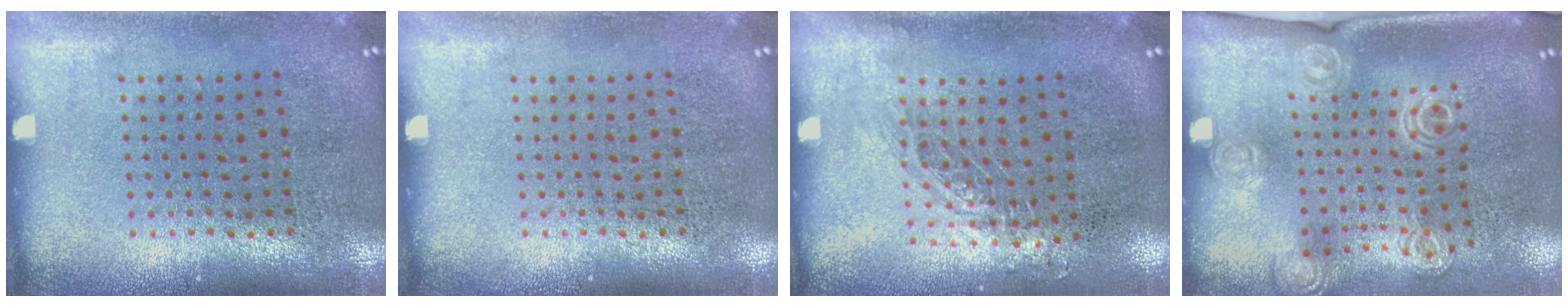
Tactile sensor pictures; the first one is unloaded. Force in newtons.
{"total": 0.0}
{"total": 0.8, "press": 0.8, "slide": 0.2}
{"total": 1.5, "press": 1.4, "slide": 0.6}